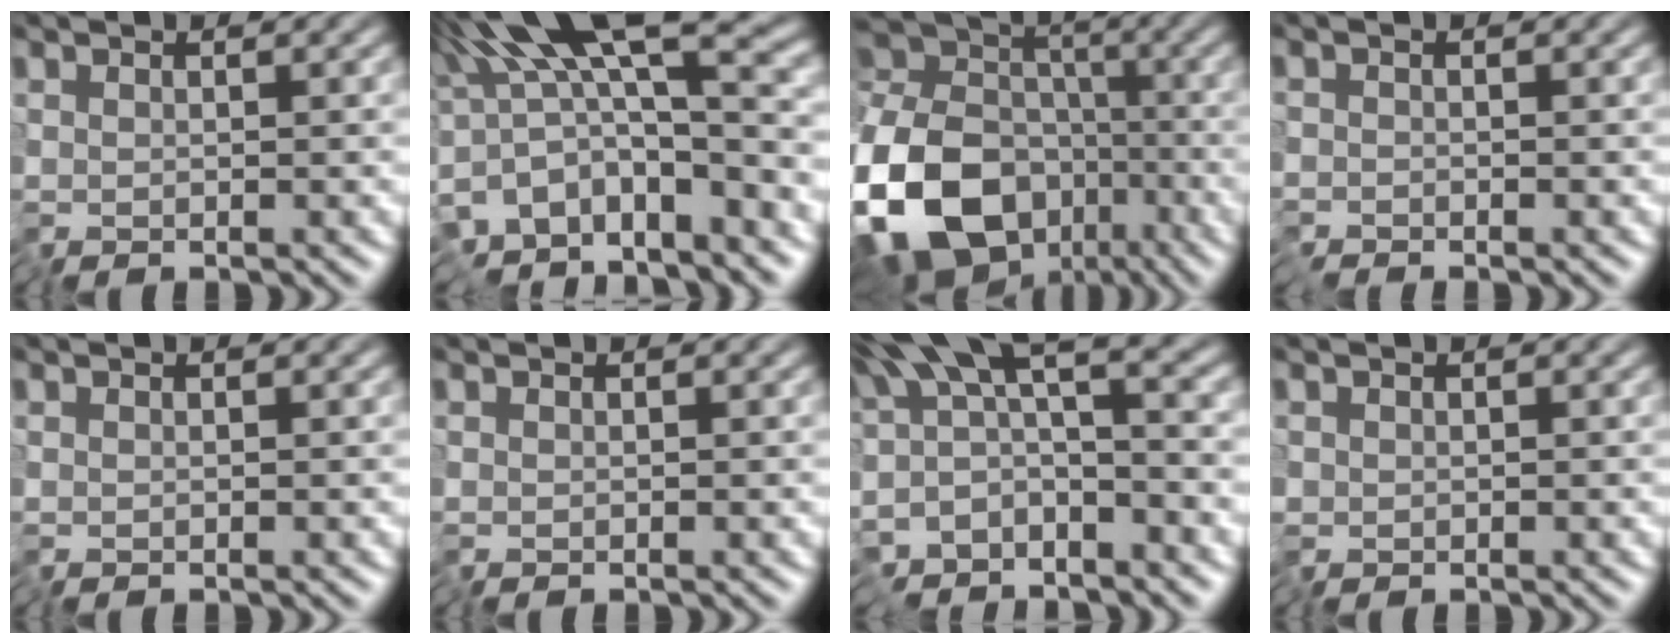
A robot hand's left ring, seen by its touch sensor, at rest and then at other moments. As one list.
[{"total": 12.5, "force": [-2.7, 3.8, 11.7], "torque": [-0.182, 0.019, -0.056]}, {"total": 16.2, "force": [-7.4, 10.6, 9.7], "torque": [-0.236, -0.016, -0.147]}, {"total": 0.7, "force": [-0.7, 0.0, 0.0], "torque": [0.002, -0.002, -0.017]}, {"total": 0.0}, {"total": 0.0}, {"total": 7.8, "force": [-2.1, 3.5, 6.6], "torque": [-0.110, -0.003, -0.049]}, {"total": 0.6, "force": [-0.2, 0.6, 0.1], "torque": [-0.004, 0.001, -0.006]}]